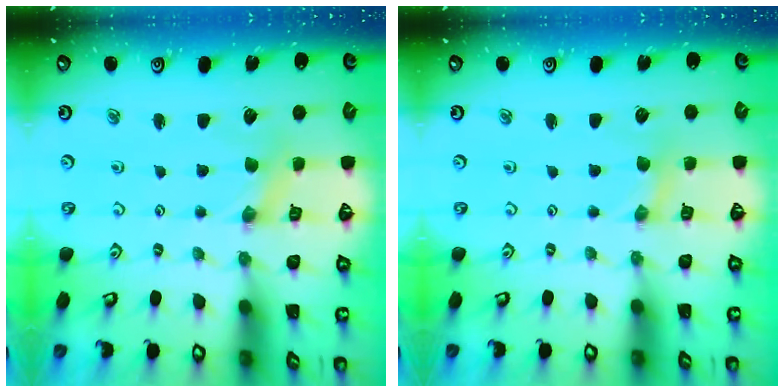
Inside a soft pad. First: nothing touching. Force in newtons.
{"total": 0.8, "press": 0.8, "slide": 0.2}